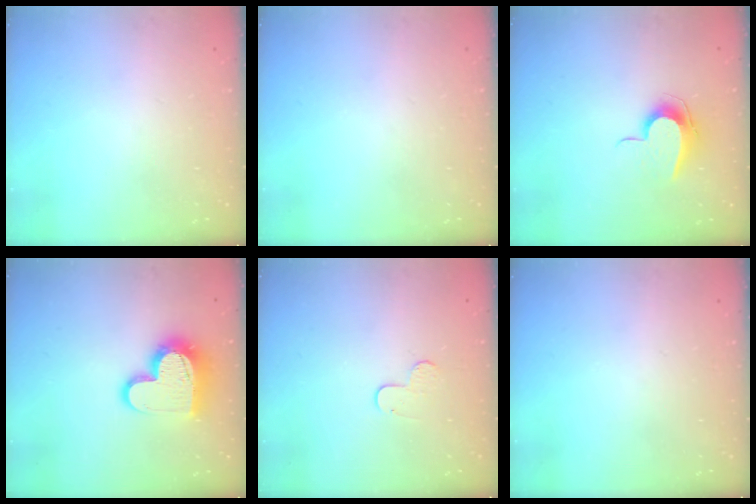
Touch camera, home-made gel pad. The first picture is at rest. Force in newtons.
{"total": 0.0}
{"total": 9.2, "press": 9.2, "slide": 0.8}
{"total": 14.7, "press": 14.6, "slide": 1.1}
{"total": 5.5, "press": 5.5, "slide": 0.5}
{"total": 0.0}